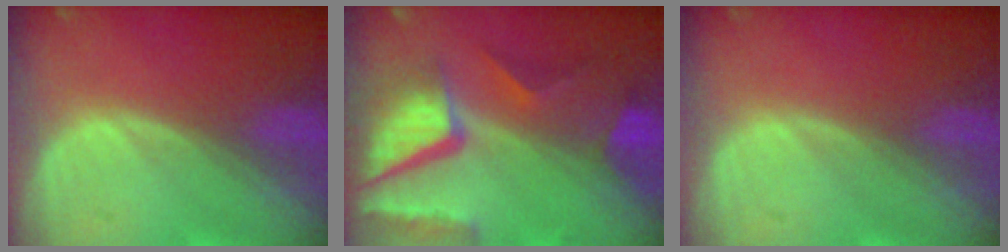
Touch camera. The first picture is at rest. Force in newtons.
{"total": 11.1, "press": 9.1, "slide": 6.3}
{"total": 0.0}